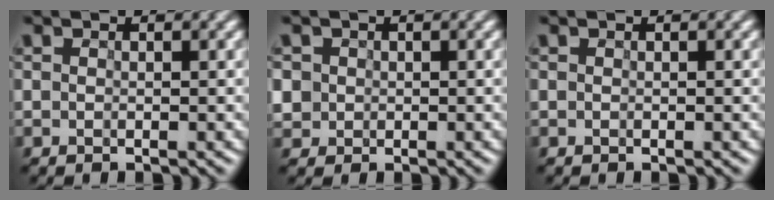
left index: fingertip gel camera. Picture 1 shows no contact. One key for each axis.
{"total": 4.5, "fx": 0.5, "fy": 4.3, "fz": 1.4, "tx": -0.055, "ty": 0.028, "tz": 0.000}
{"total": 0.0}